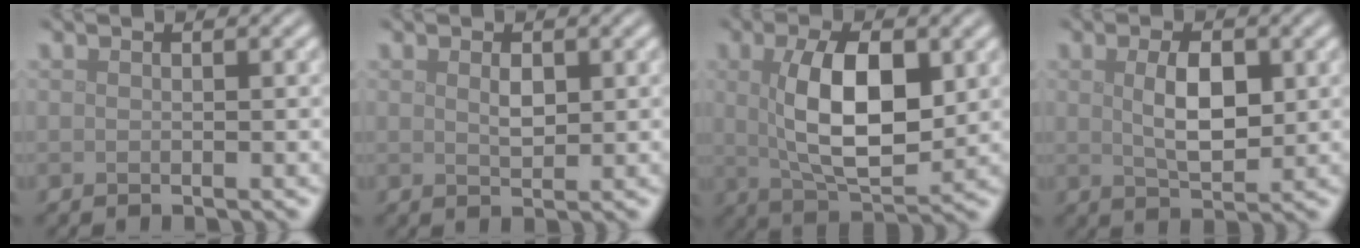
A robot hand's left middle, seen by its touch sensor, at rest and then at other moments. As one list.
[{"total": 1.3, "force": [0.5, 0.6, 1.0], "torque": [-0.021, -0.002, 0.013]}, {"total": 8.3, "force": [1.2, 3.7, 7.3], "torque": [-0.135, -0.004, 0.025]}, {"total": 4.0, "force": [0.7, 2.0, 3.5], "torque": [-0.072, -0.003, 0.017]}]